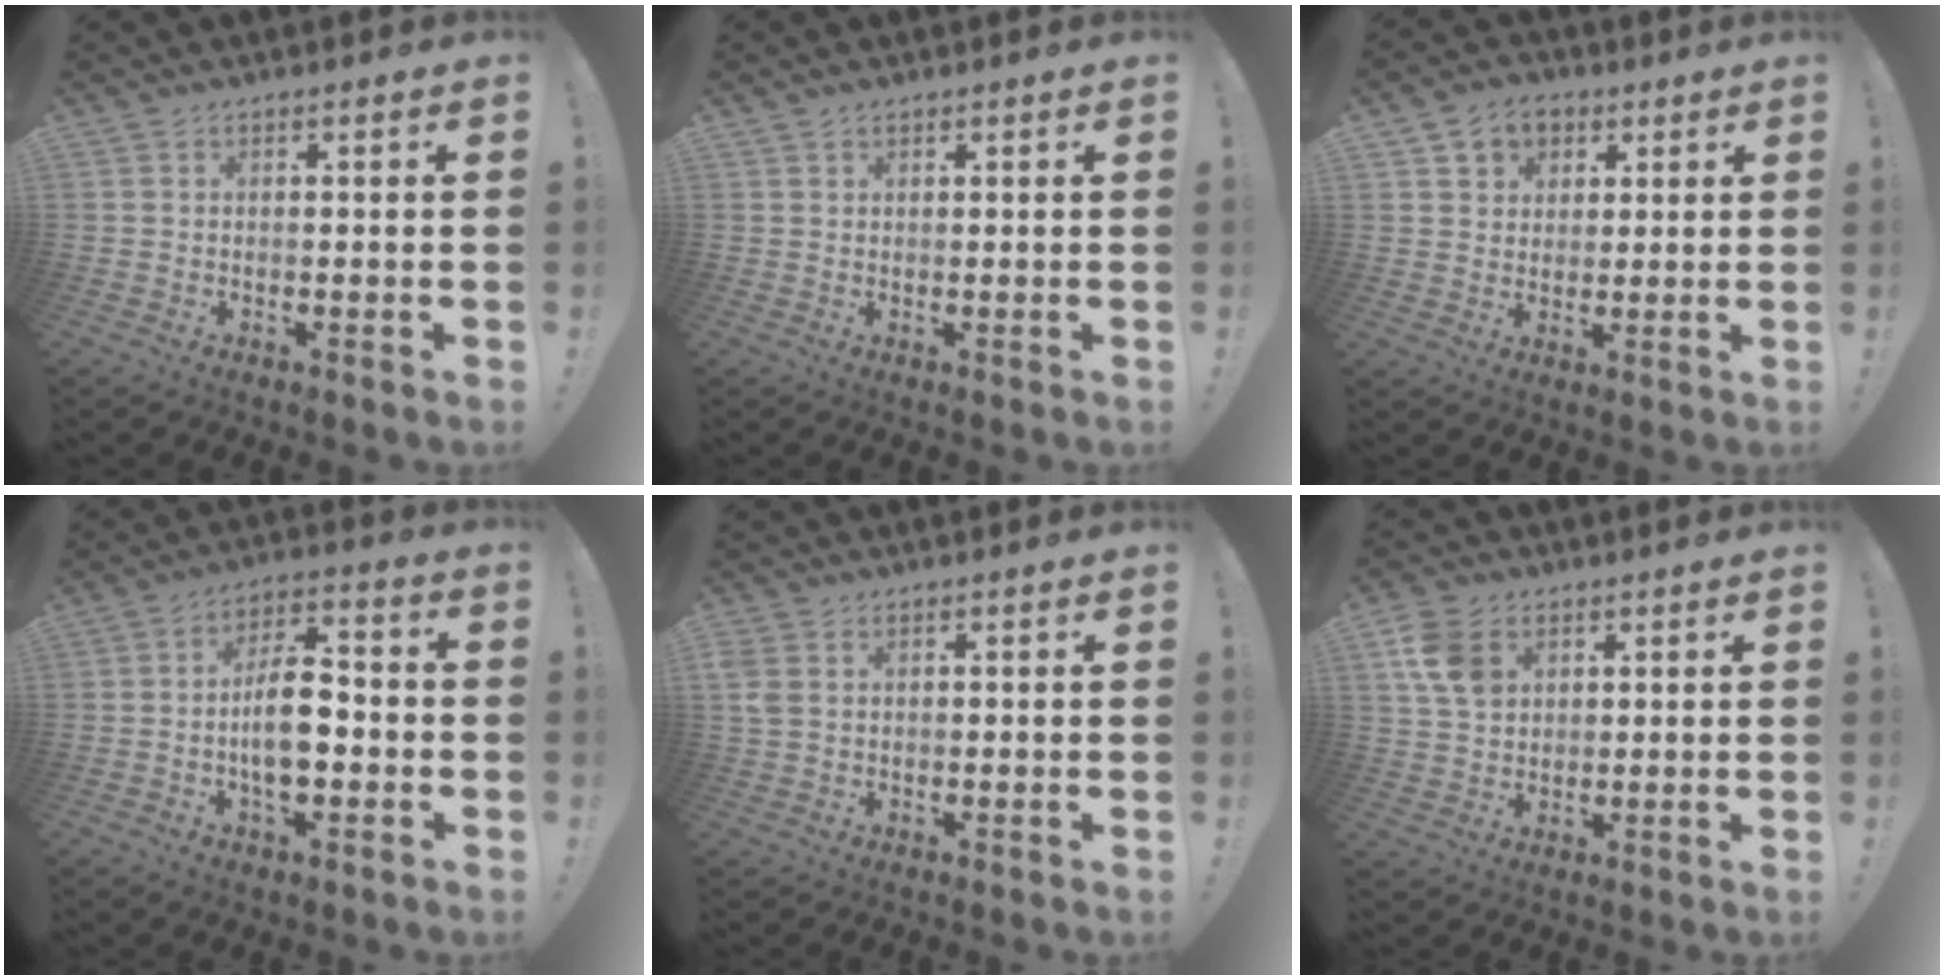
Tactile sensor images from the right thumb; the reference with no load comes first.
{"total": 1.2, "force": [1.0, 0.6, 0.3], "torque": [-0.004, -0.003, 0.019]}
{"total": 7.7, "force": [3.8, 6.3, 2.3], "torque": [-0.029, -0.017, 0.075]}
{"total": 11.7, "force": [-2.6, 6.2, 9.6], "torque": [-0.165, 0.015, -0.048]}
{"total": 3.8, "force": [1.3, 2.8, 2.2], "torque": [-0.049, 0.001, 0.027]}
{"total": 10.3, "force": [3.9, 7.6, 5.7], "torque": [-0.095, -0.001, 0.079]}